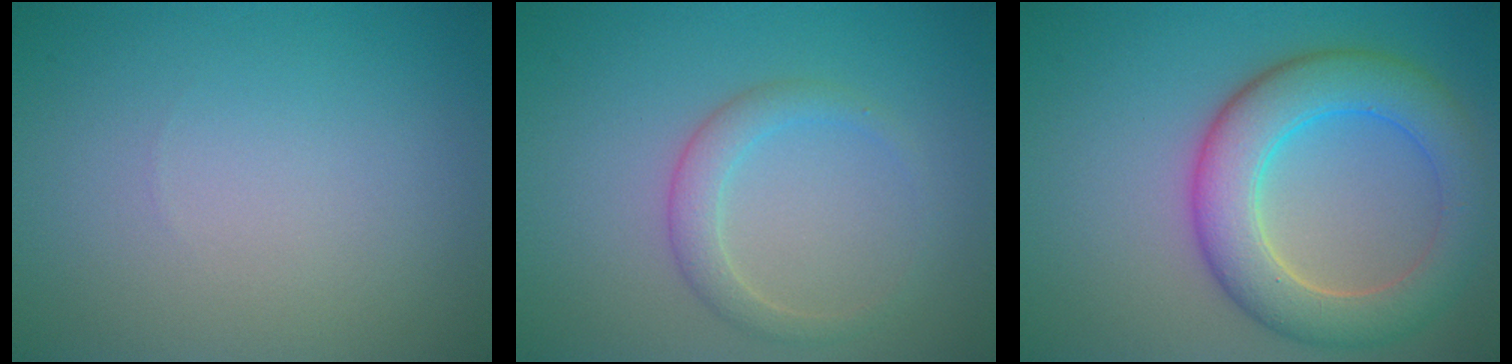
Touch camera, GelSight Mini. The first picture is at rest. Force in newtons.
{"total": 2.2, "press": 2.2, "slide": 0.1}
{"total": 7.1, "press": 7.1, "slide": 0.3}